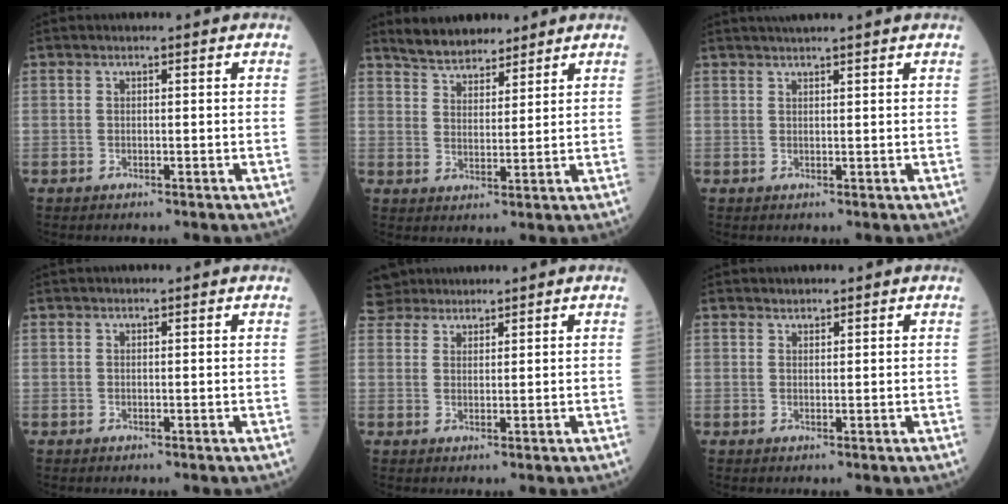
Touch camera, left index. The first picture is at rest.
{"total": 6.4, "force": [5.8, 2.2, 1.8], "torque": [-0.038, 0.016, 0.110]}
{"total": 4.9, "force": [4.3, -0.5, 2.3], "torque": [-0.029, 0.027, 0.062]}
{"total": 0.8, "force": [0.8, -0.1, 0.3], "torque": [-0.005, 0.016, 0.017]}
{"total": 3.1, "force": [3.0, 0.5, -0.6], "torque": [-0.005, 0.022, 0.066]}
{"total": 0.8, "force": [0.8, 0.2, 0.0], "torque": [-0.008, 0.004, 0.016]}